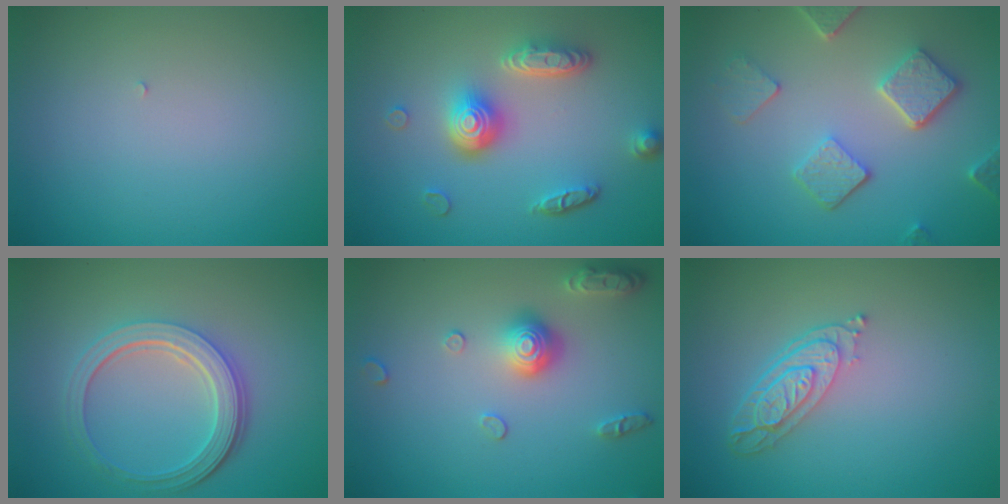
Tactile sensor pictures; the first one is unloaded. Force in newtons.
{"total": 4.7, "press": 3.6, "slide": 3.1}
{"total": 4.9, "press": 3.8, "slide": 3.1}
{"total": 5.2, "press": 3.8, "slide": 3.5}
{"total": 3.1, "press": 2.7, "slide": 1.6}
{"total": 3.8, "press": 2.9, "slide": 2.5}